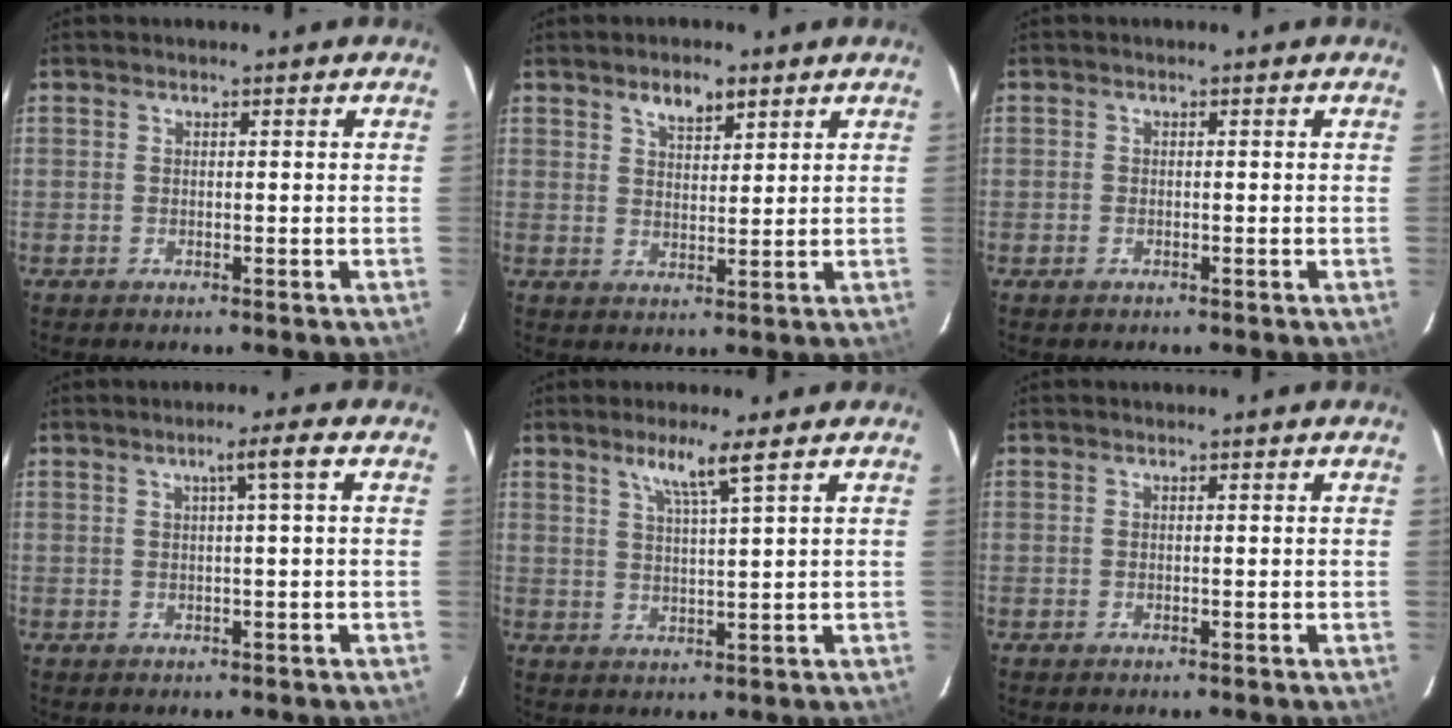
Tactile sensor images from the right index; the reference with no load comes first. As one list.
[{"total": 4.7, "force": [3.1, 2.0, 2.9], "torque": [-0.047, 0.003, 0.052]}, {"total": 0.8, "force": [-0.5, 0.7, 0.2], "torque": [-0.002, 0.002, -0.007]}, {"total": 3.1, "force": [0.8, -0.6, 2.9], "torque": [-0.049, 0.004, 0.015]}, {"total": 4.9, "force": [3.2, -0.8, 3.7], "torque": [-0.067, -0.004, 0.057]}, {"total": 0.0}]